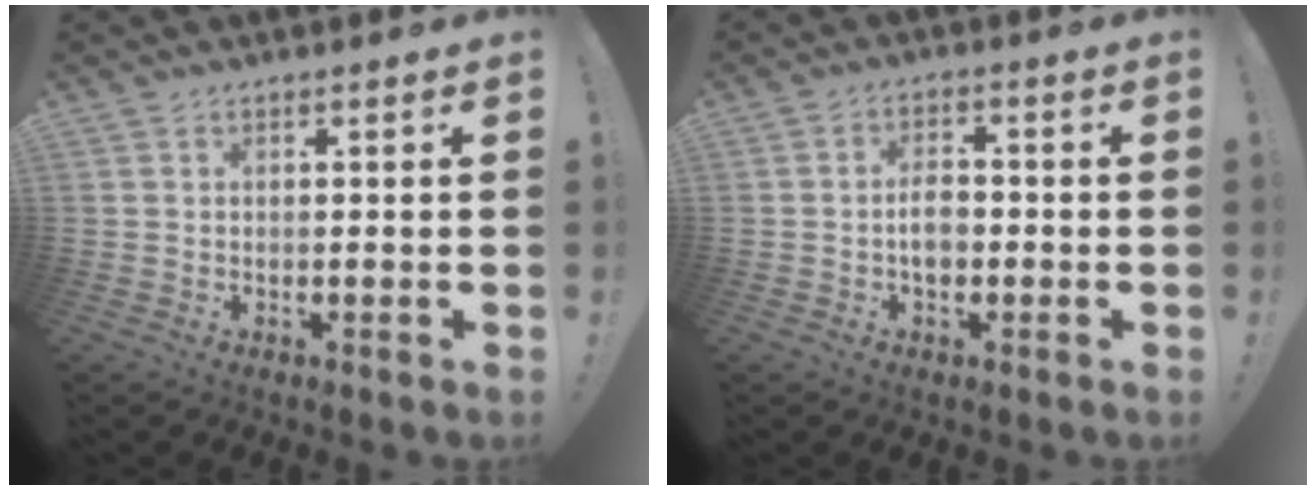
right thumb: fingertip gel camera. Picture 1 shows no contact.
{"total": 5.2, "force": [-1.3, 3.4, 3.8], "torque": [-0.057, 0.001, -0.027]}